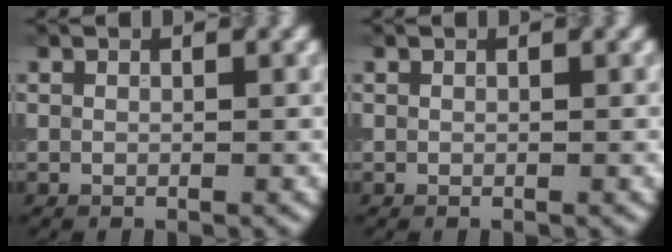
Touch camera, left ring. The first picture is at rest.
{"total": 0.0}